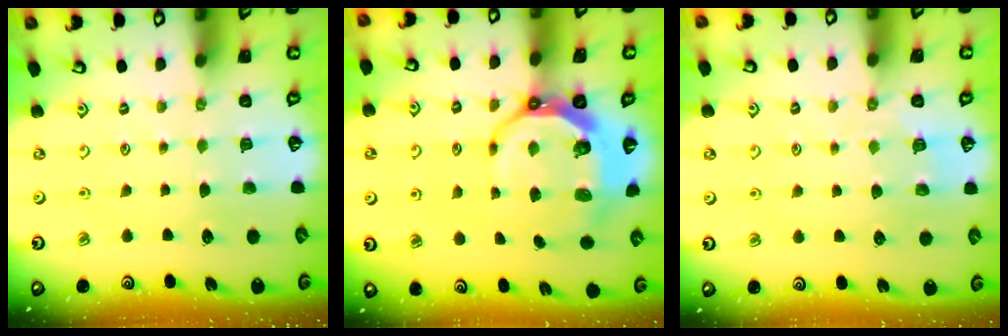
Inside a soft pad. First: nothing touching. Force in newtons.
{"total": 7.9, "press": 6.8, "slide": 4.0}
{"total": 3.0, "press": 2.6, "slide": 1.5}